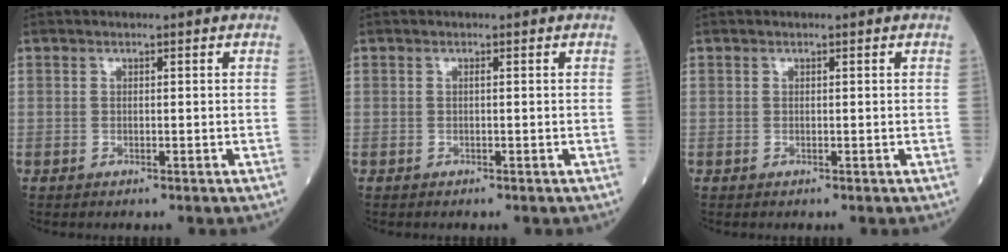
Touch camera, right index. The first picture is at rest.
{"total": 0.0}
{"total": 0.0}